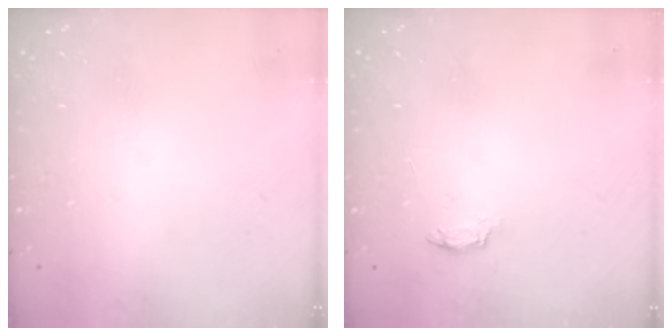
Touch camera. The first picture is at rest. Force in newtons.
{"total": 3.5, "press": 3.5, "slide": 0.4}